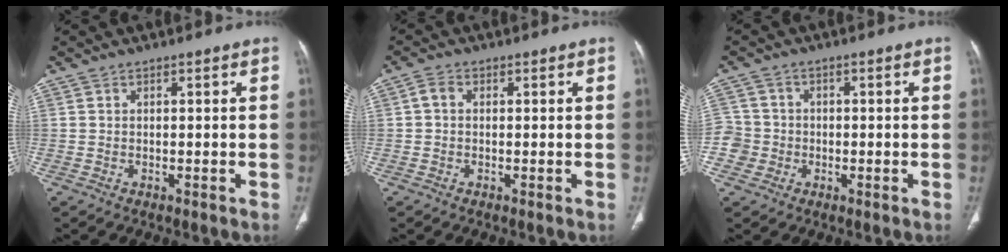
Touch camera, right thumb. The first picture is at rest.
{"total": 2.0, "force": [0.2, 1.5, 1.3], "torque": [-0.021, 0.006, 0.000]}
{"total": 4.9, "force": [-1.4, 4.7, 0.3], "torque": [0.018, 0.016, -0.032]}